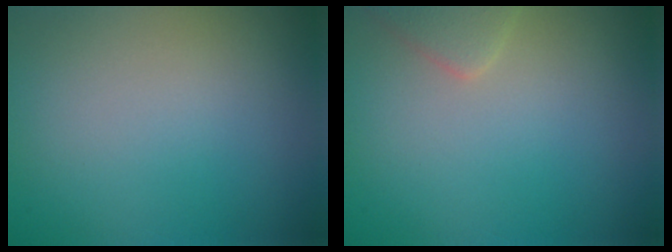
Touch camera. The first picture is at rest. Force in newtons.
{"total": 1.9, "press": 1.9, "slide": 0.1}